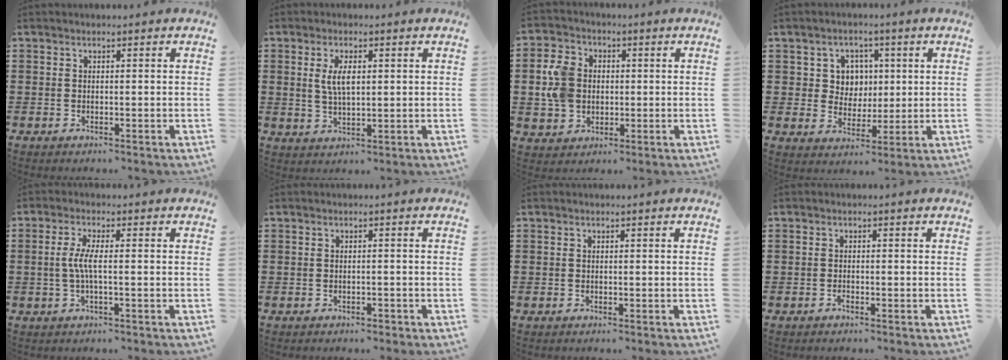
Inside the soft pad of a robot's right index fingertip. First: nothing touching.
{"total": 4.4, "force": [1.0, 1.7, 3.9], "torque": [-0.080, 0.007, 0.015]}
{"total": 7.0, "force": [0.3, 5.8, 4.0], "torque": [-0.113, 0.011, 0.001]}
{"total": 5.2, "force": [1.3, 4.8, 1.6], "torque": [-0.047, 0.014, 0.020]}
{"total": 3.7, "force": [-0.4, 0.3, 3.7], "torque": [-0.083, -0.006, -0.014]}
{"total": 0.7, "force": [-0.7, 0.2, 0.2], "torque": [-0.007, -0.001, -0.015]}
{"total": 0.0}
{"total": 0.7, "force": [-0.6, 0.2, 0.3], "torque": [-0.008, -0.002, -0.011]}